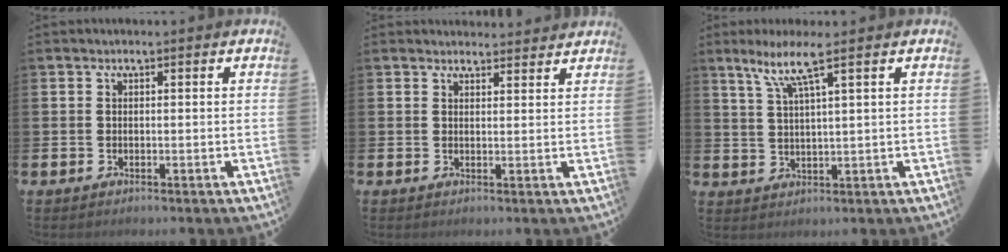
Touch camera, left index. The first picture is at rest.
{"total": 2.4, "force": [2.4, 0.4, -0.1], "torque": [0.011, -0.016, 0.041]}
{"total": 5.9, "force": [3.7, 0.4, 4.5], "torque": [-0.097, -0.005, 0.061]}